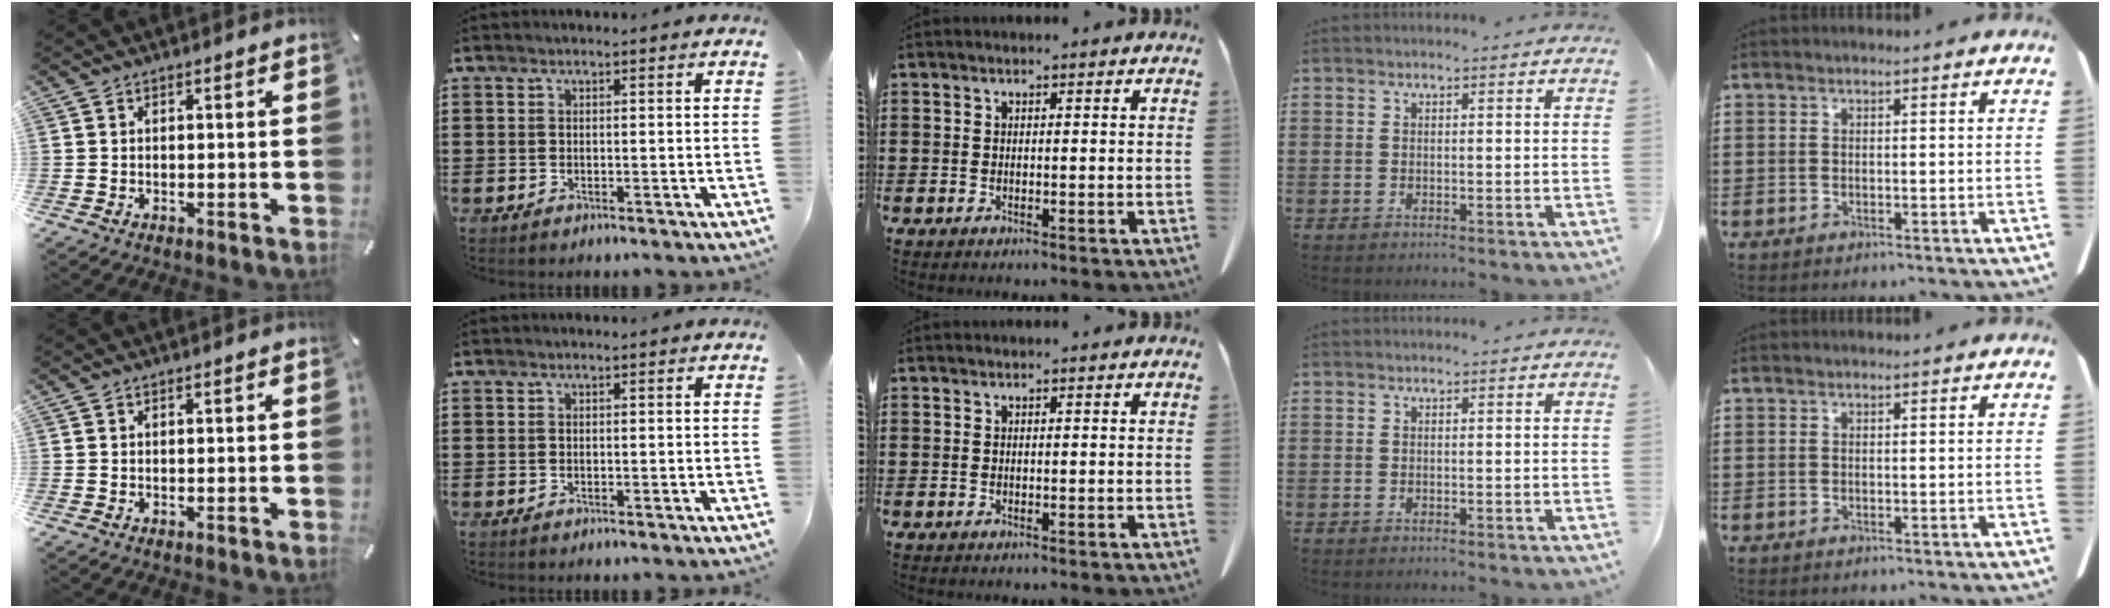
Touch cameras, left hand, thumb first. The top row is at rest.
{}